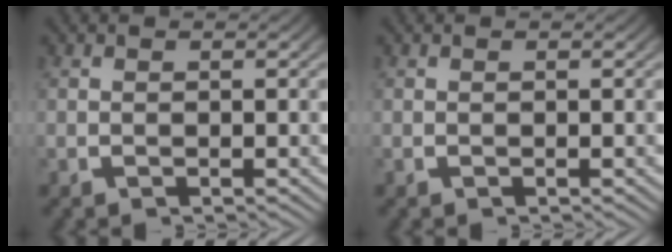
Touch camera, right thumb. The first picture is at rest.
{"total": 0.0}